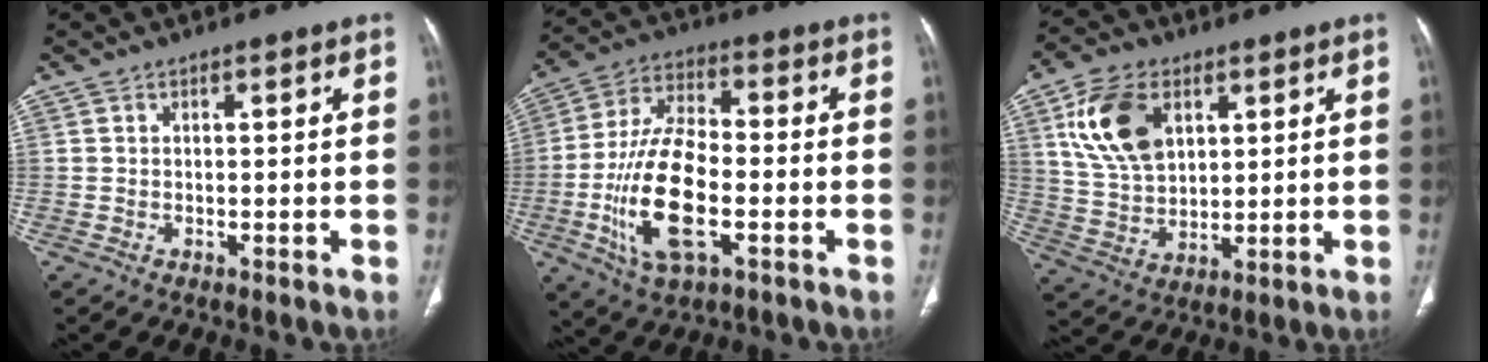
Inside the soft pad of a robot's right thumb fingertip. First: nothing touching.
{"total": 16.9, "force": [-4.4, 7.7, 14.4], "torque": [-0.282, 0.019, -0.077]}
{"total": 13.8, "force": [5.3, 8.8, 9.3], "torque": [-0.158, -0.013, 0.107]}